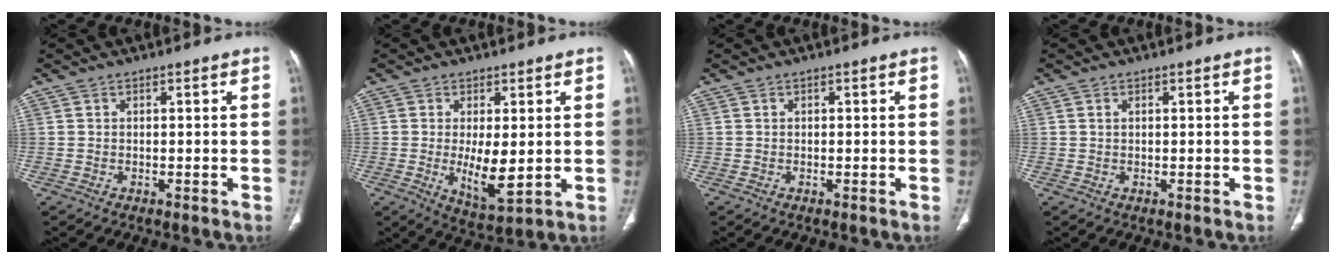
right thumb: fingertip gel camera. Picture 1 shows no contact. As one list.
[{"total": 7.8, "force": [-0.3, 3.0, 7.2], "torque": [-0.116, -0.022, 0.006]}, {"total": 0.0}, {"total": 0.6, "force": [0.2, 0.4, 0.4], "torque": [-0.009, 0.001, 0.005]}]